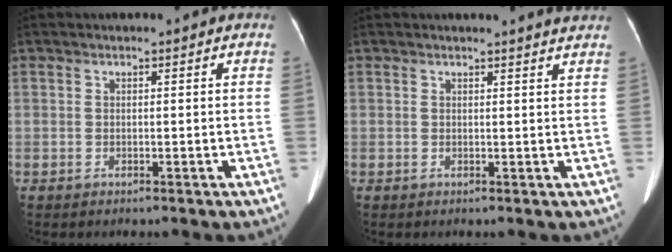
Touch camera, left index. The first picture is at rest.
{"total": 3.1, "force": [3.0, -0.3, 0.7], "torque": [-0.011, -0.004, 0.021]}